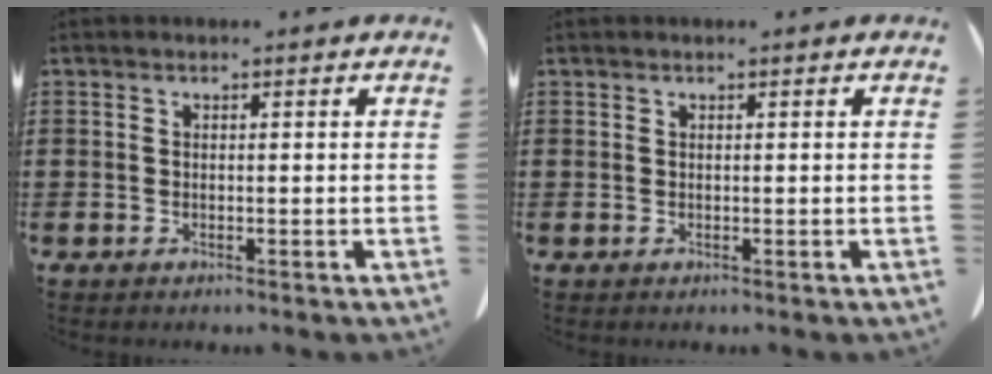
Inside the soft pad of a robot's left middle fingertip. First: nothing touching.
{"total": 0.0}